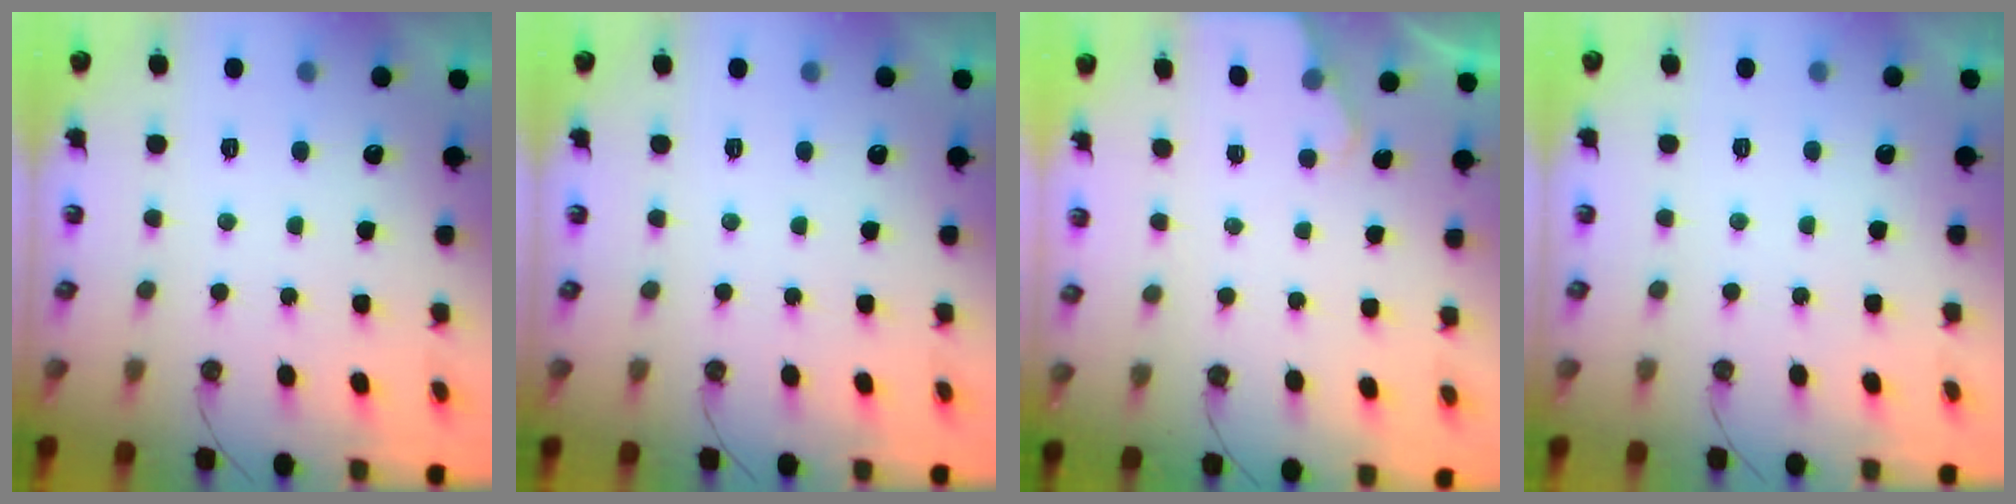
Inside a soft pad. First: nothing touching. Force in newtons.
{"total": 0.0}
{"total": 1.7, "press": 1.6, "slide": 0.2}
{"total": 0.0}